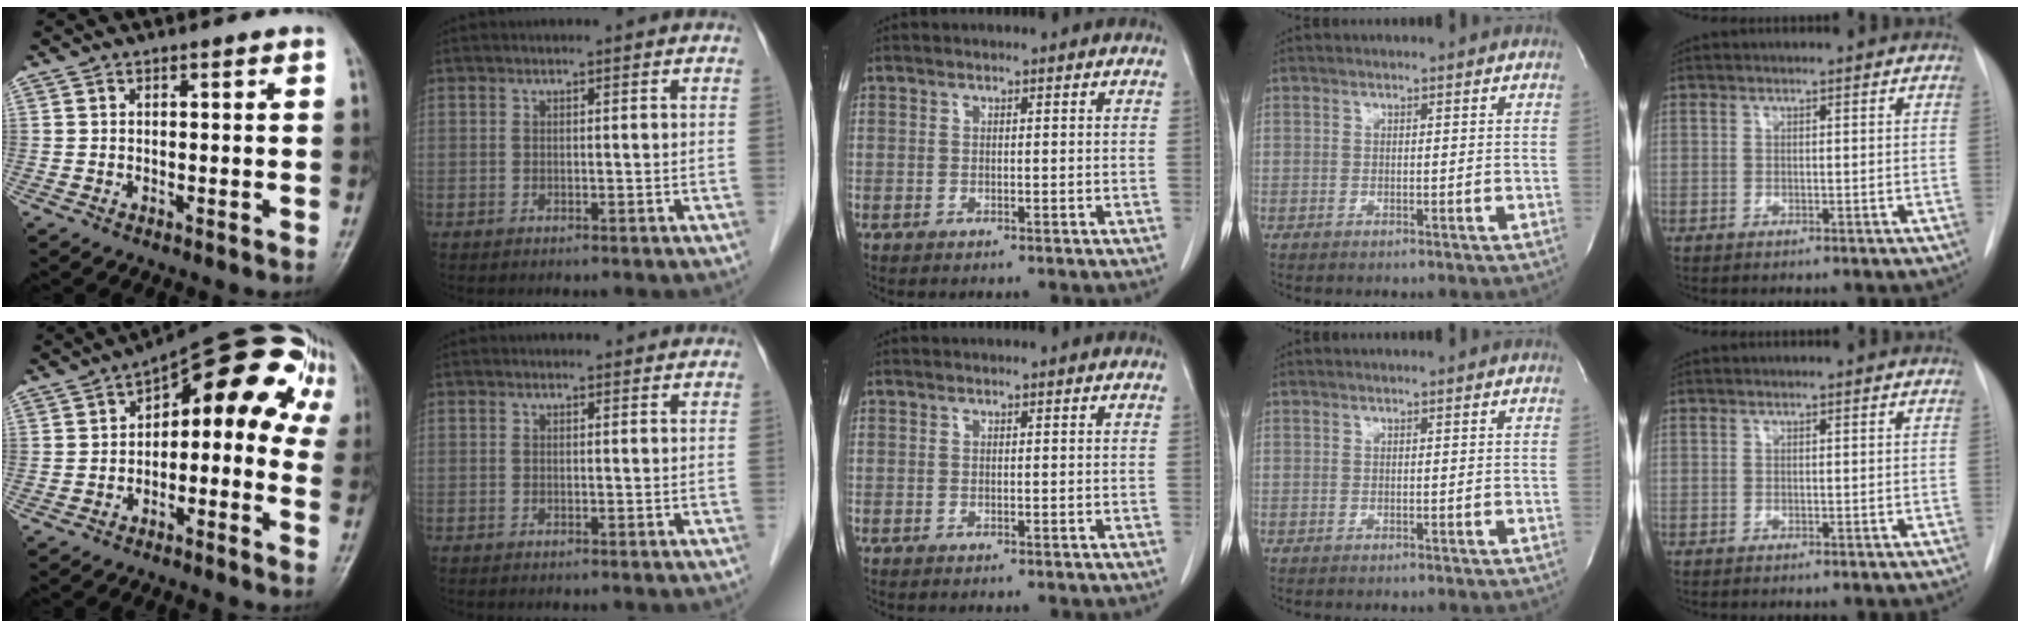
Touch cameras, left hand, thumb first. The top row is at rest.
{"thumb": {"total": 16.0, "force": [1.6, 9.0, 13.2], "torque": [-0.125, 0.057, 0.010]}, "index": {"total": 1.8, "force": [1.7, 0.5, 0.1], "torque": [-0.010, 0.004, 0.017]}}